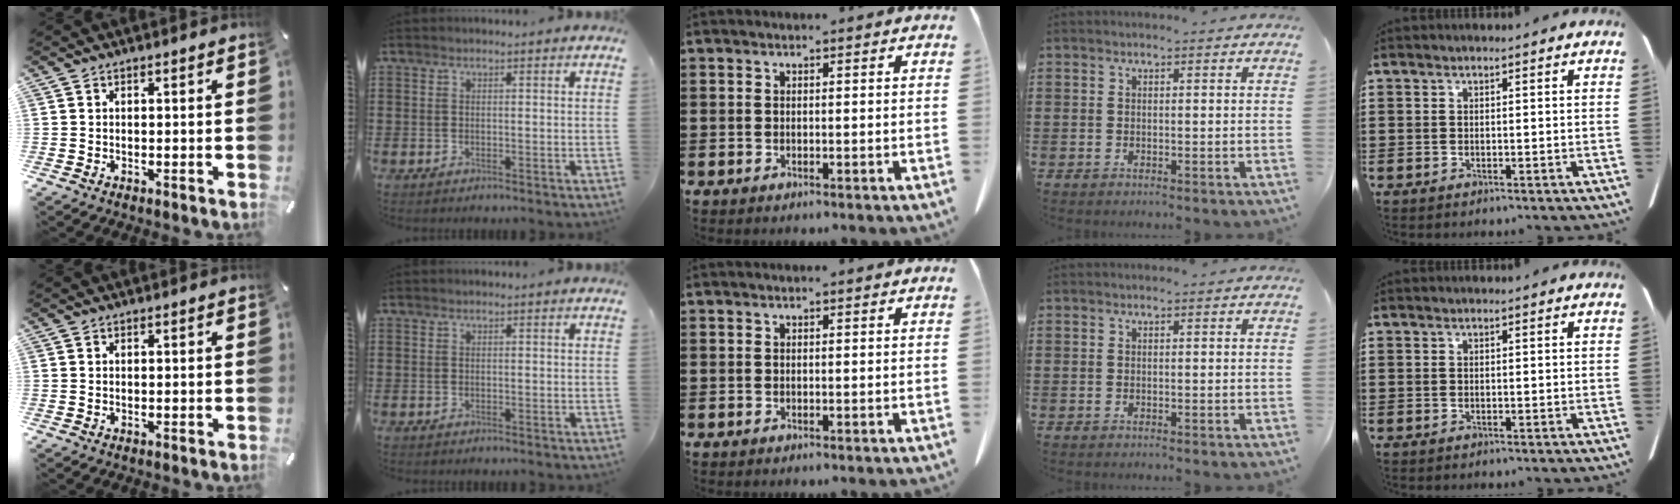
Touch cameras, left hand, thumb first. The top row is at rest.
{}